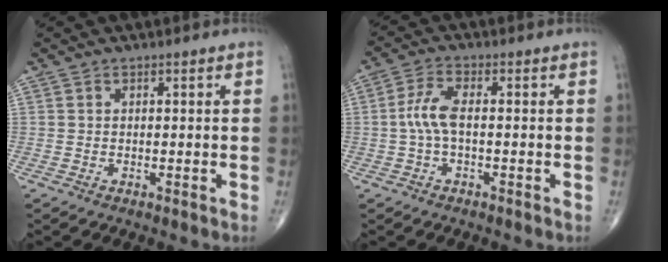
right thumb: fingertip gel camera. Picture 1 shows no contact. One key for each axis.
{"total": 5.0, "fx": -0.5, "fy": 1.8, "fz": 4.7, "tx": -0.114, "ty": 0.013, "tz": -0.013}